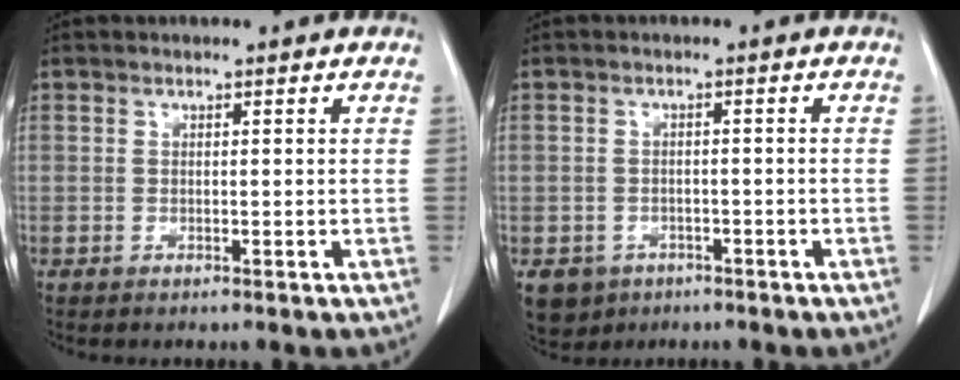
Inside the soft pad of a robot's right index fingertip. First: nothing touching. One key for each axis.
{"total": 7.0, "fx": -3.7, "fy": 5.6, "fz": 1.8, "tx": -0.036, "ty": 0.006, "tz": -0.048}